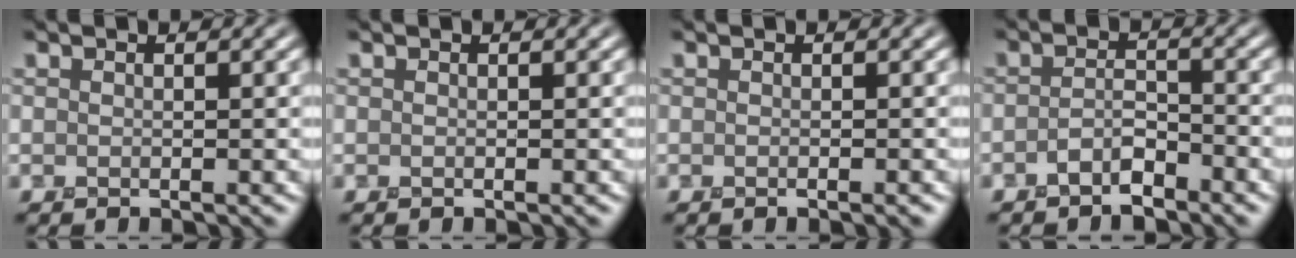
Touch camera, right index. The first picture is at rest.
{"total": 0.0}
{"total": 1.0, "force": [-0.4, 0.3, 0.9], "torque": [-0.002, -0.002, -0.006]}
{"total": 2.0, "force": [-1.6, 0.7, 1.1], "torque": [-0.022, 0.009, -0.032]}